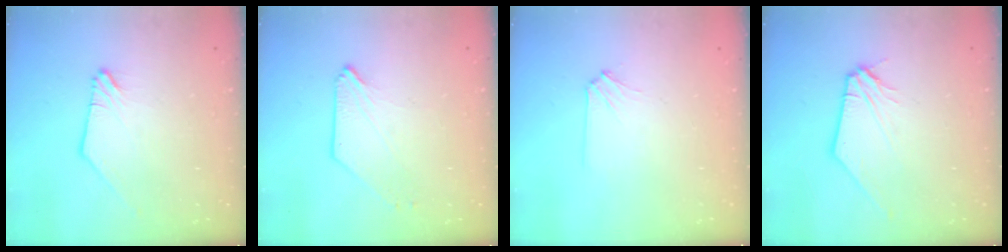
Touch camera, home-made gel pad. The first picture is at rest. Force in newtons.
{"total": 0.0}
{"total": 2.4, "press": 2.4, "slide": 0.5}
{"total": 2.4, "press": 2.3, "slide": 0.4}